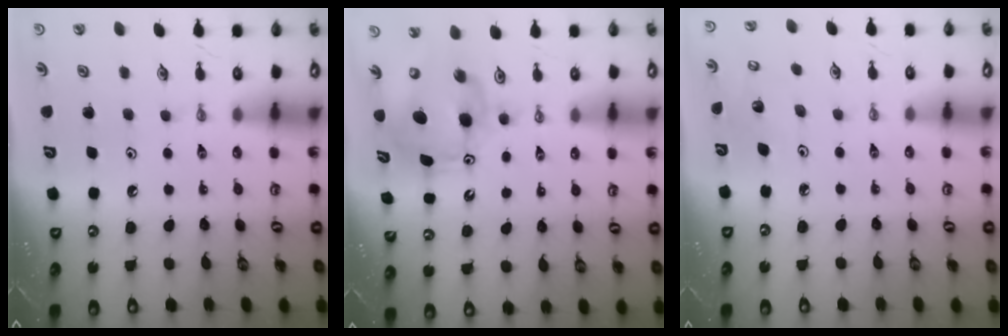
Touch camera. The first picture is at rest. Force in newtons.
{"total": 9.0, "press": 8.9, "slide": 1.5}
{"total": 4.7, "press": 4.3, "slide": 1.9}